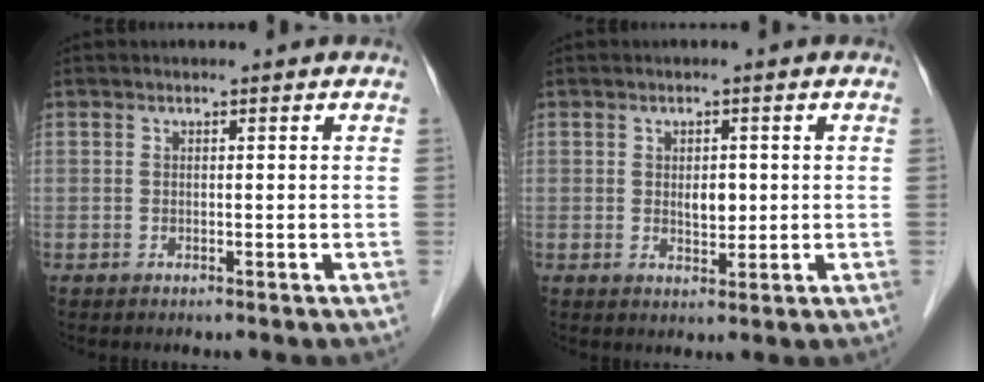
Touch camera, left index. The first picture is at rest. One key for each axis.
{"total": 2.6, "fx": 0.2, "fy": 1.5, "fz": 2.1, "tx": -0.034, "ty": -0.002, "tz": 0.007}